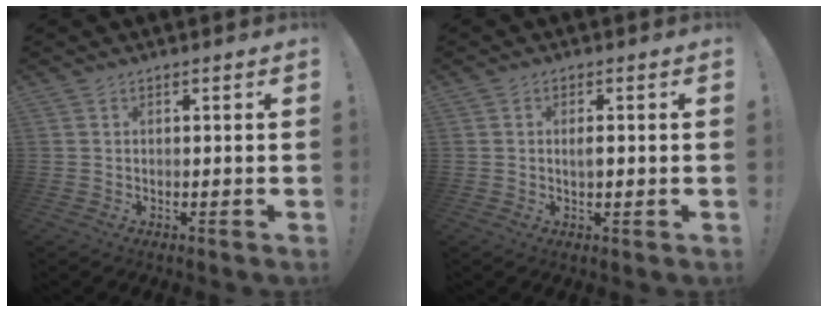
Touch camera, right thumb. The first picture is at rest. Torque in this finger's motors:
{"motor_torque": [0.41, 0.15, 0.14, 0.08, -0.01]}